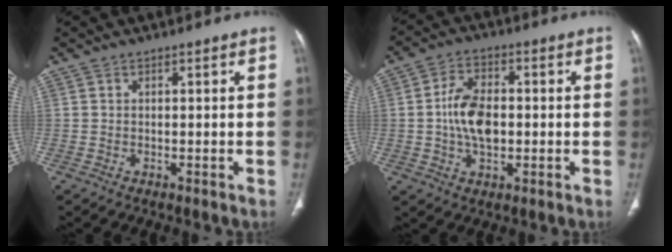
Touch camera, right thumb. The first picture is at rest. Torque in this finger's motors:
{"motor_torque": [1.79, 1.80, 1.44, -0.42, 0.09]}